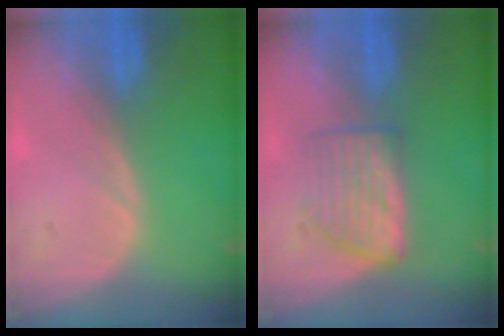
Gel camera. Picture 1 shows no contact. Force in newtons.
{"total": 5.8, "press": 5.4, "slide": 2.1}